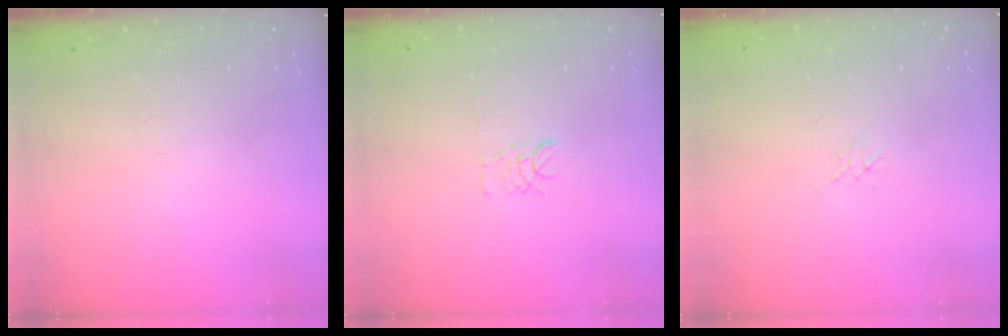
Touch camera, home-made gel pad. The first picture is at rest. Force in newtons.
{"total": 5.3, "press": 5.3, "slide": 0.3}
{"total": 2.2, "press": 2.2, "slide": 0.4}